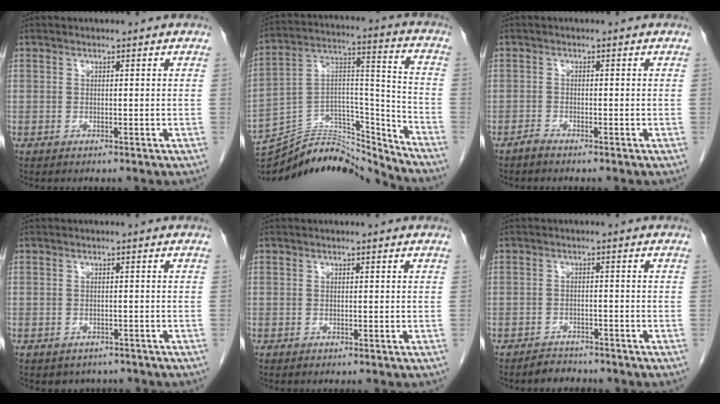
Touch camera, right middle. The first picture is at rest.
{"total": 17.1, "force": [-16.8, 1.6, 3.0], "torque": [-0.051, 0.038, -0.284]}
{"total": 0.9, "force": [-0.8, 0.0, 0.3], "torque": [-0.011, -0.001, -0.017]}
{"total": 3.6, "force": [-3.1, 1.9, 0.3], "torque": [-0.002, 0.007, -0.037]}
{"total": 0.0}
{"total": 2.8, "force": [-2.5, 1.1, -0.2], "torque": [-0.003, 0.000, -0.039]}